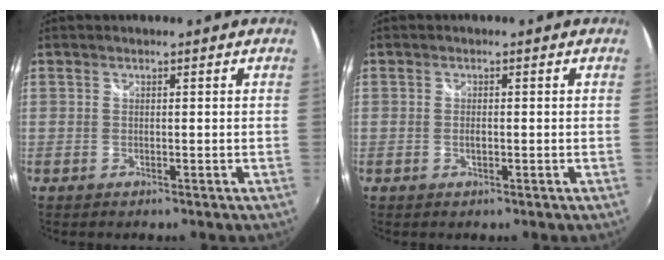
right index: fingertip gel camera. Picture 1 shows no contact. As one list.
[{"total": 1.0, "force": [-0.3, 0.5, 0.9], "torque": [-0.019, -0.003, -0.006]}]